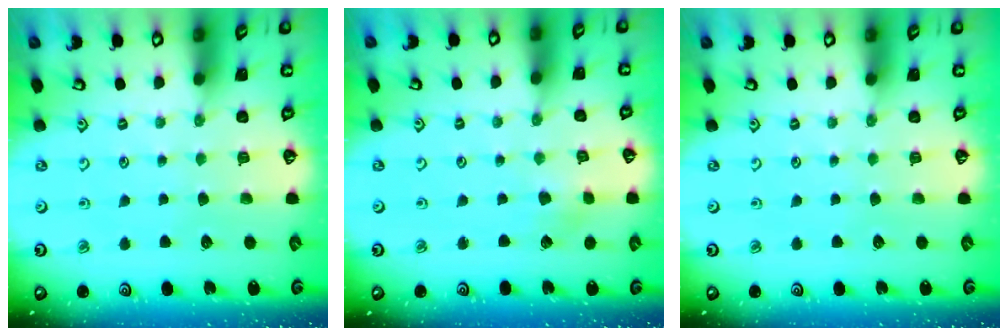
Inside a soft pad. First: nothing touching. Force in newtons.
{"total": 2.6, "press": 2.6, "slide": 0.5}
{"total": 0.0}